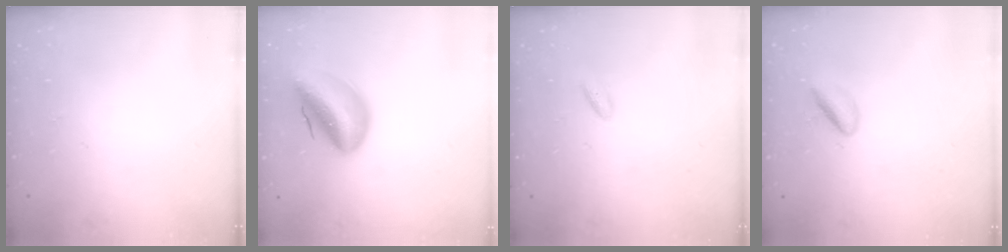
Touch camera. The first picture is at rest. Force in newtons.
{"total": 14.1, "press": 13.5, "slide": 4.0}
{"total": 2.3, "press": 2.2, "slide": 0.4}
{"total": 2.9, "press": 2.9, "slide": 0.4}